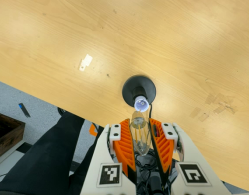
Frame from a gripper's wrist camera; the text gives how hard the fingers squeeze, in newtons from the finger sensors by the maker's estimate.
{"total": 14.0, "left": 14.9, "right": 13.2}